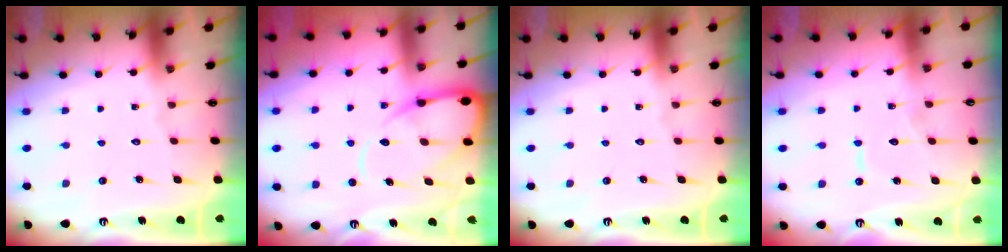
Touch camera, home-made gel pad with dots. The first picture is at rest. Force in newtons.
{"total": 11.0, "press": 10.9, "slide": 1.3}
{"total": 0.0}
{"total": 6.1, "press": 6.1, "slide": 0.5}